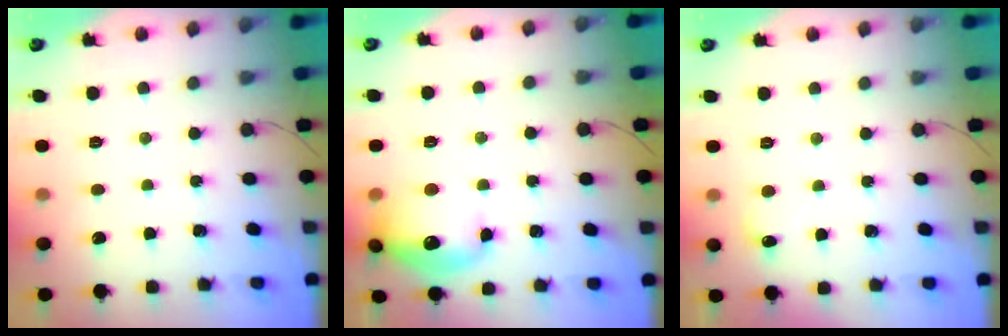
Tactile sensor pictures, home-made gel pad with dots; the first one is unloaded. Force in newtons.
{"total": 16.2, "press": 16.2, "slide": 1.5}
{"total": 4.1, "press": 4.0, "slide": 1.1}